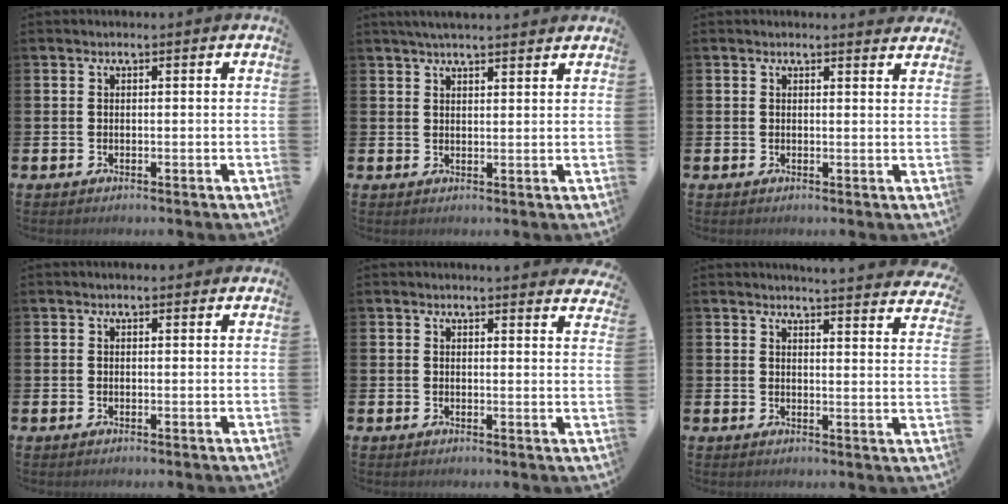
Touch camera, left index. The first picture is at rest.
{"total": 3.3, "force": [3.1, 0.3, 1.1], "torque": [-0.025, -0.005, 0.056]}
{"total": 1.3, "force": [1.3, 0.1, 0.0], "torque": [0.007, -0.008, 0.023]}
{"total": 0.8, "force": [0.6, 0.5, 0.2], "torque": [0.004, 0.004, 0.007]}
{"total": 2.2, "force": [2.2, 0.0, -0.2], "torque": [0.009, -0.015, 0.039]}
{"total": 4.2, "force": [4.1, -0.4, 0.2], "torque": [-0.004, -0.032, 0.072]}